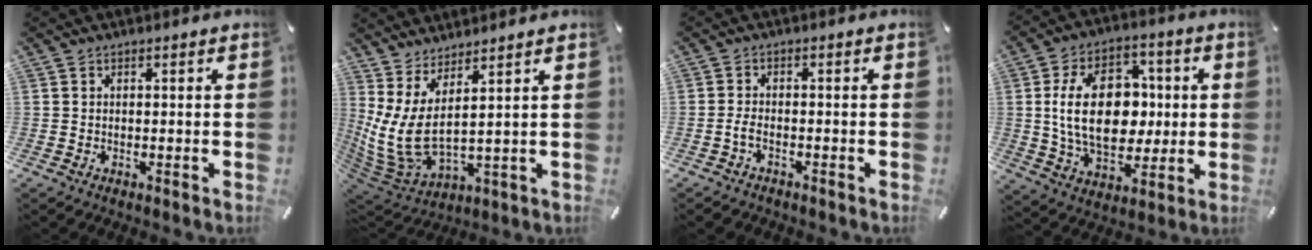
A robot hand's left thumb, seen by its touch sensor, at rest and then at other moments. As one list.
[{"total": 8.4, "force": [2.1, 3.6, 7.3], "torque": [-0.177, -0.046, 0.042]}, {"total": 2.2, "force": [-1.3, 1.0, 1.5], "torque": [-0.034, 0.004, -0.026]}, {"total": 19.9, "force": [1.2, 13.6, 14.4], "torque": [-0.271, 0.007, 0.017]}]